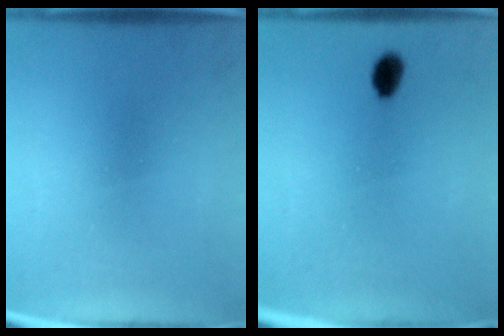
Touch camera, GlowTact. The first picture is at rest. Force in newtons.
{"total": 3.1}